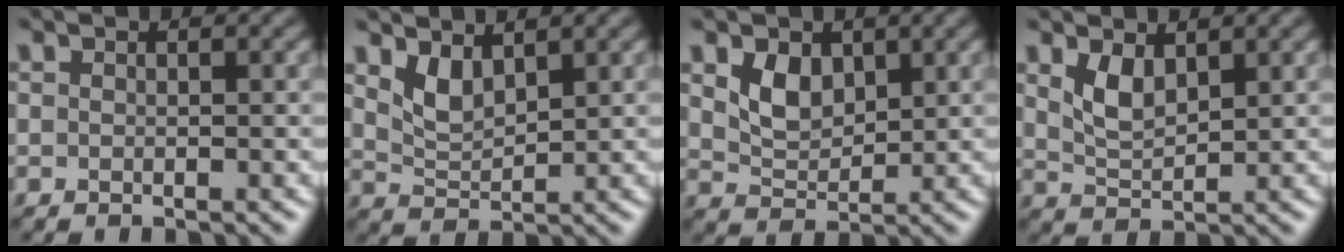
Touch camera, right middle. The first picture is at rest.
{"total": 2.2, "force": [1.5, 0.9, 1.3], "torque": [-0.036, -0.011, 0.038]}
{"total": 2.7, "force": [1.3, 1.8, 1.4], "torque": [-0.037, -0.005, 0.031]}
{"total": 2.2, "force": [1.3, 1.0, 1.5], "torque": [-0.042, -0.007, 0.032]}